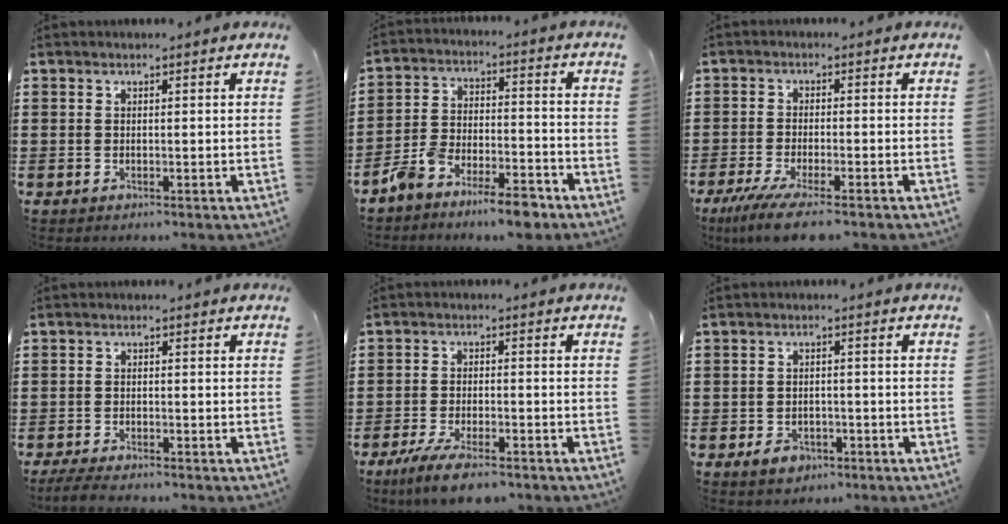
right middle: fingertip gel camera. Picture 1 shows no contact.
{"total": 7.9, "force": [-7.4, 1.1, 2.7], "torque": [-0.056, 0.013, -0.142]}
{"total": 5.4, "force": [-4.3, 0.2, 3.3], "torque": [-0.076, -0.020, -0.082]}
{"total": 2.7, "force": [-2.5, 0.2, 0.9], "torque": [-0.030, -0.005, -0.056]}
{"total": 5.5, "force": [-4.4, 0.9, 3.2], "torque": [-0.071, -0.008, -0.085]}
{"total": 2.6, "force": [-1.9, 1.5, 0.9], "torque": [-0.020, 0.004, -0.040]}